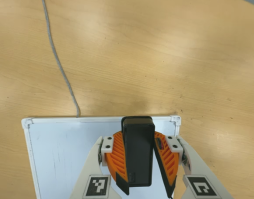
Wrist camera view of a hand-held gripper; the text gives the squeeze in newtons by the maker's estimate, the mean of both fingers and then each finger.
{"total": 8.7, "left": 8.6, "right": 8.7}